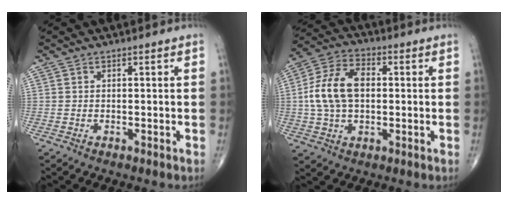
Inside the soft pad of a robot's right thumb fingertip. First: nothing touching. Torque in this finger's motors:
{"motor_torque": [0.21, 0.21, 0.32, -0.08, 0.16]}